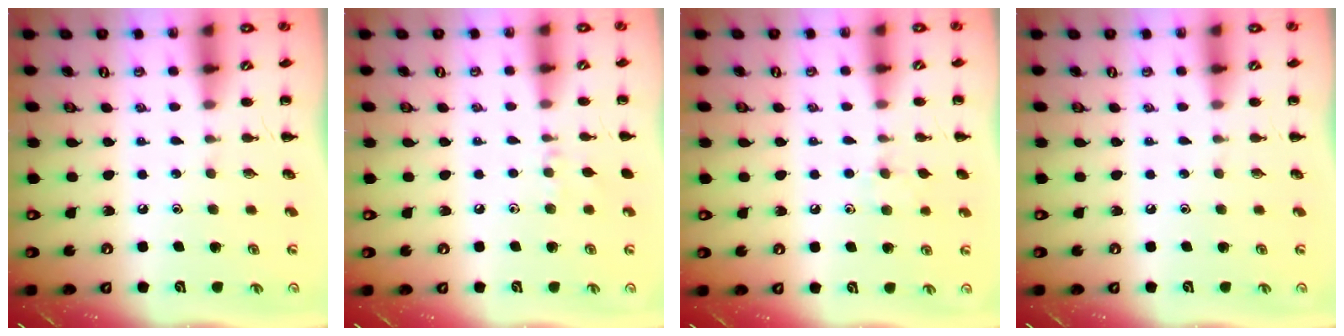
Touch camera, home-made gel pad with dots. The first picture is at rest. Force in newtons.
{"total": 5.0, "press": 4.7, "slide": 1.6}
{"total": 5.9, "press": 5.6, "slide": 1.9}
{"total": 0.0}